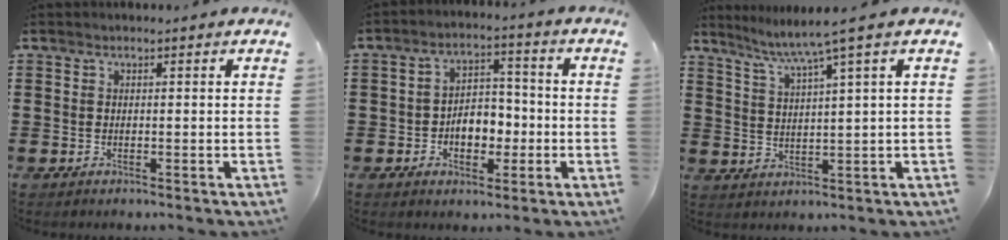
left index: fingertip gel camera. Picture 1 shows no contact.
{"total": 5.3, "force": [-1.5, 3.6, 3.6], "torque": [-0.063, 0.007, -0.032]}
{"total": 4.7, "force": [2.9, -1.0, 3.6], "torque": [-0.080, -0.020, 0.043]}